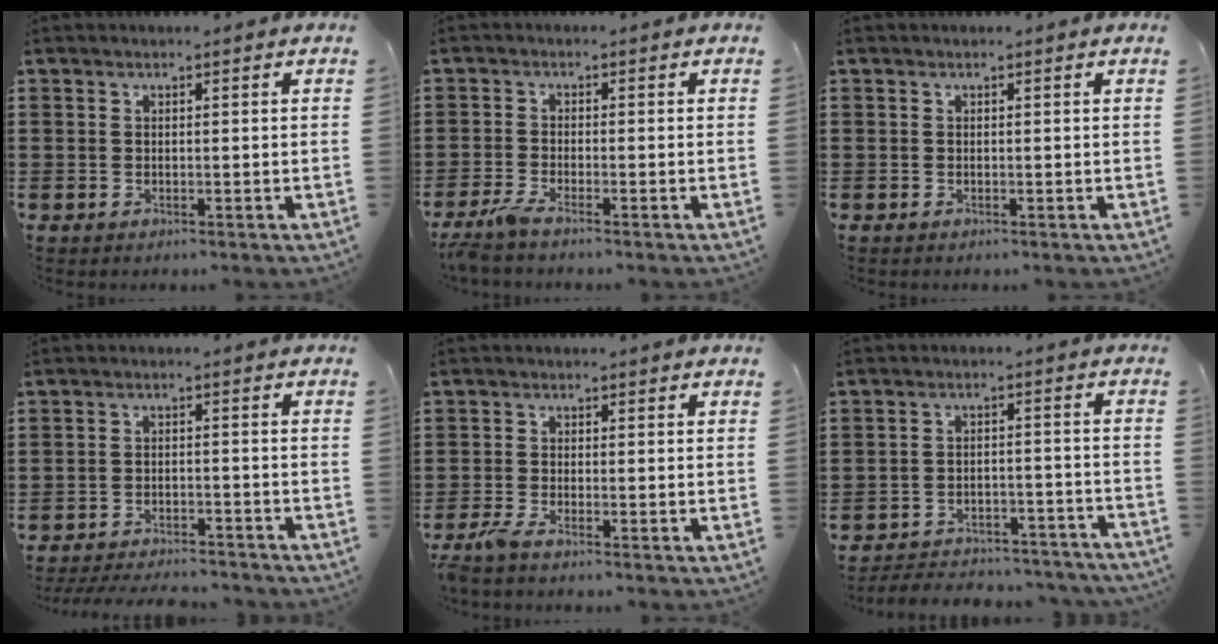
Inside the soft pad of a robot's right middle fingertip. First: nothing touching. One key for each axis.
{"total": 2.5, "fx": -2.0, "fy": 0.0, "fz": 1.5, "tx": -0.049, "ty": -0.008, "tz": -0.045}
{"total": 0.0}
{"total": 4.1, "fx": -4.0, "fy": 0.3, "fz": 0.7, "tx": -0.019, "ty": -0.001, "tz": -0.083}
{"total": 2.2, "fx": -1.6, "fy": 0.1, "fz": 1.5, "tx": -0.040, "ty": -0.006, "tz": -0.036}
{"total": 4.7, "fx": -4.6, "fy": 0.7, "fz": 0.5, "tx": -0.015, "ty": 0.006, "tz": -0.097}